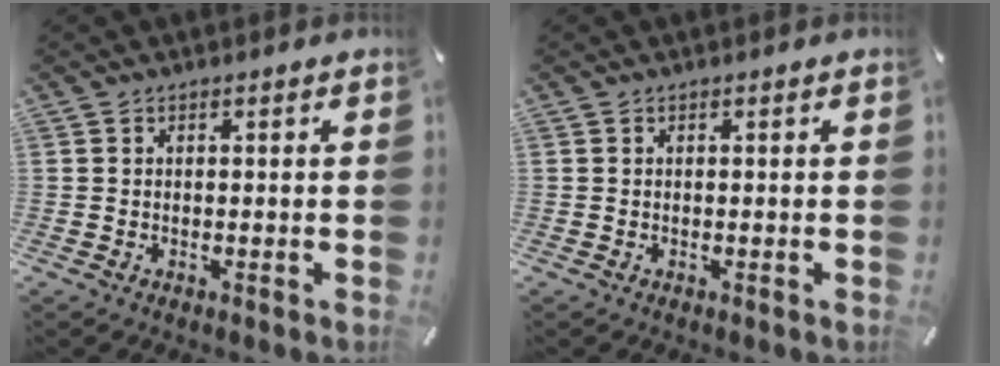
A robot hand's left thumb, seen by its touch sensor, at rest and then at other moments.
{"total": 0.0}